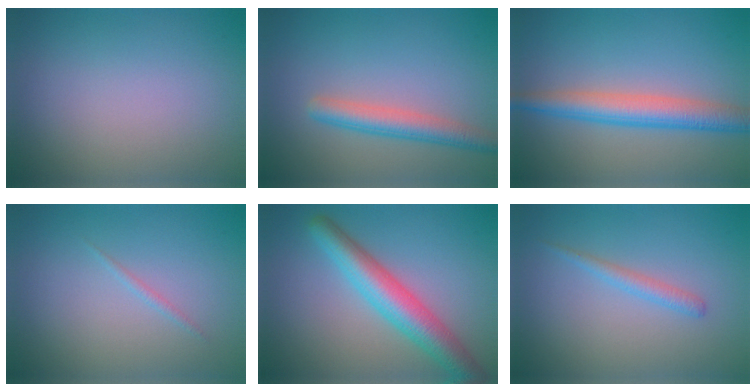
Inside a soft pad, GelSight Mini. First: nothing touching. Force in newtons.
{"total": 3.5, "press": 3.5, "slide": 0.1}
{"total": 4.8, "press": 4.8, "slide": 0.1}
{"total": 0.6, "press": 0.6, "slide": 0.1}
{"total": 6.1, "press": 6.1, "slide": 0.3}
{"total": 1.4, "press": 1.4, "slide": 0.1}